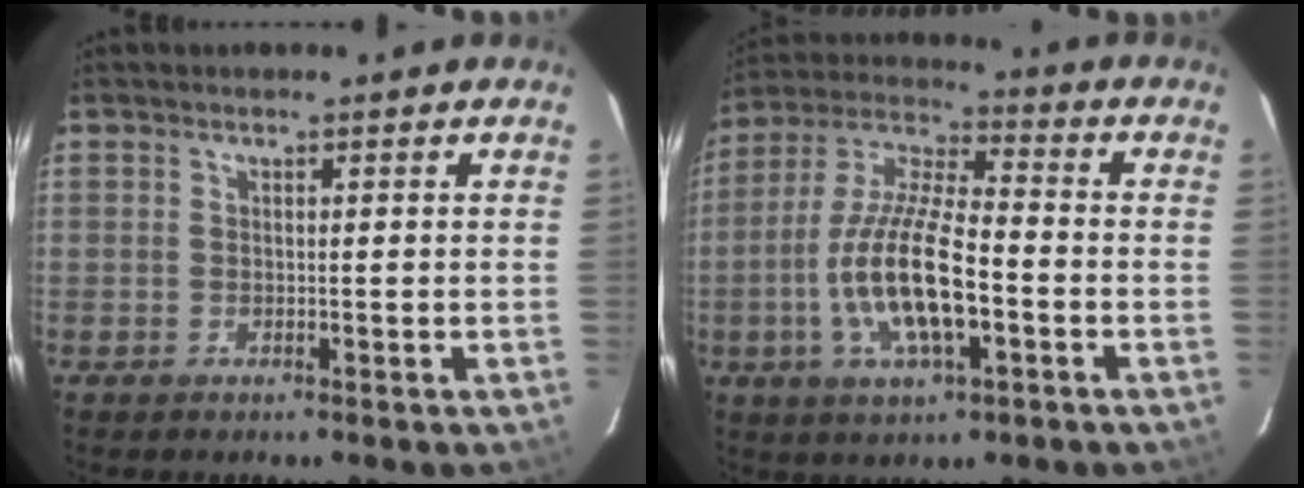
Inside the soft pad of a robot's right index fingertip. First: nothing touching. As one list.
[{"total": 15.7, "force": [-4.3, 4.8, 14.3], "torque": [-0.291, -0.007, -0.080]}]